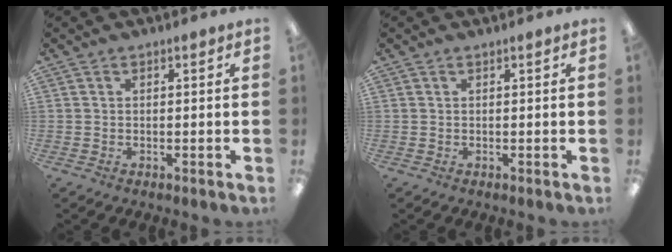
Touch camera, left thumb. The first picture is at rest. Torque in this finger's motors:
{"motor_torque": [0.00, 0.00, 0.00, 0.00, 0.00]}